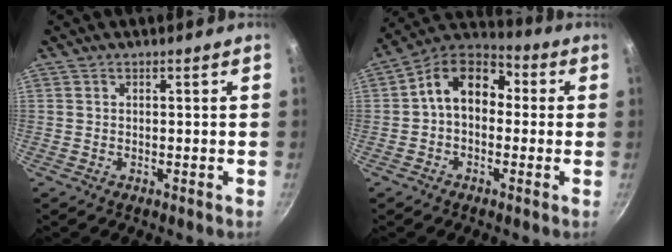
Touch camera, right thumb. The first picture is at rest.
{"total": 12.2, "force": [0.7, 8.6, 8.6], "torque": [-0.111, 0.039, -0.007]}